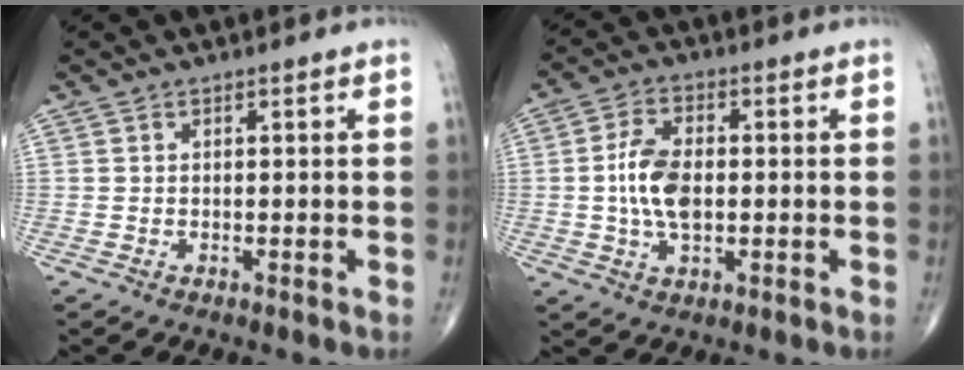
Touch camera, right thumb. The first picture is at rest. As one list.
[{"total": 8.5, "force": [-0.2, 4.7, 7.1], "torque": [-0.135, 0.006, -0.007]}]